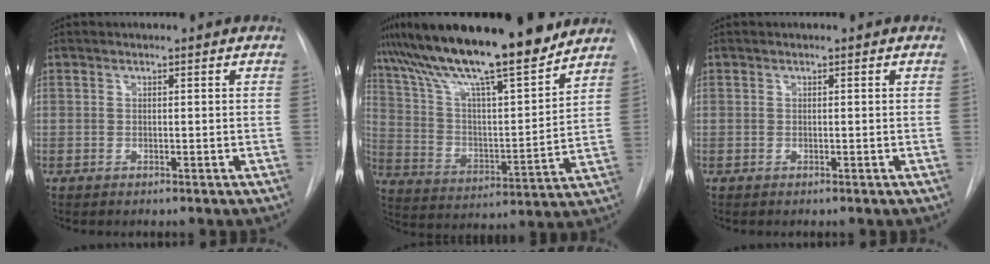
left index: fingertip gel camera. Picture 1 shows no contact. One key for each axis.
{"total": 22.1, "fx": 17.9, "fy": 2.7, "fz": 12.7, "tx": -0.226, "ty": 0.010, "tz": 0.298}
{"total": 0.0}